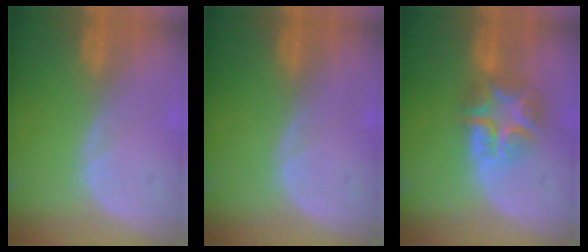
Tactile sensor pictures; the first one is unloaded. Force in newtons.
{"total": 0.0}
{"total": 7.7, "press": 6.7, "slide": 3.8}